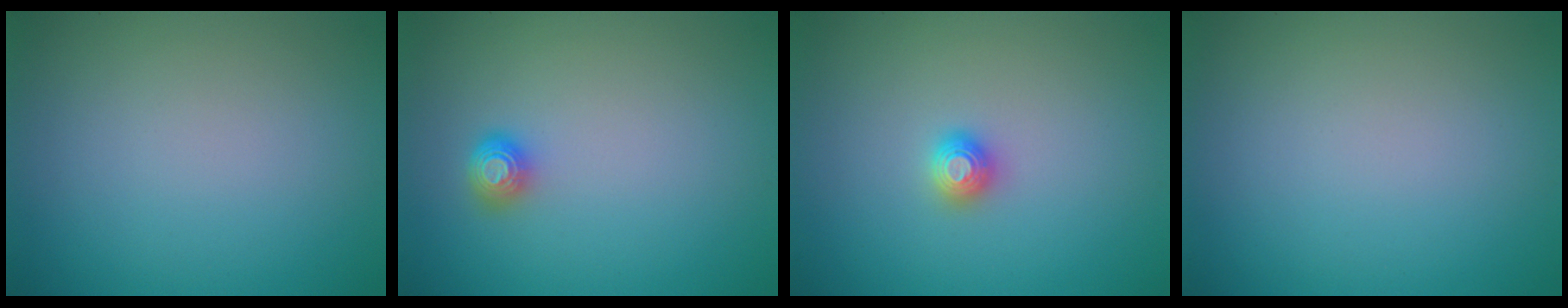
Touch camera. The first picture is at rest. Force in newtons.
{"total": 1.6, "press": 1.2, "slide": 1.0}
{"total": 1.2, "press": 1.2, "slide": 0.2}
{"total": 0.0}